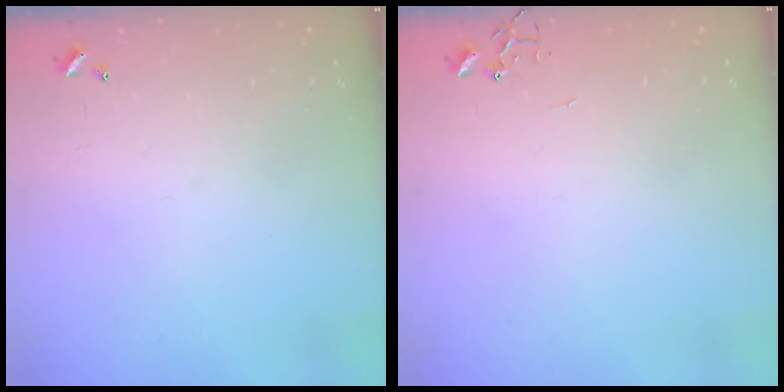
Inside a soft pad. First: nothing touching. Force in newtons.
{"total": 0.0}